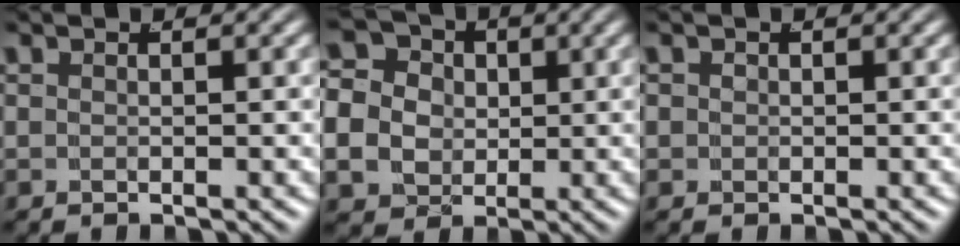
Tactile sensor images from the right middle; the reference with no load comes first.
{"total": 10.6, "force": [0.8, 9.3, 5.0], "torque": [-0.121, -0.023, 0.011]}
{"total": 1.1, "force": [-0.2, 1.1, 0.1], "torque": [-0.008, -0.010, 0.002]}